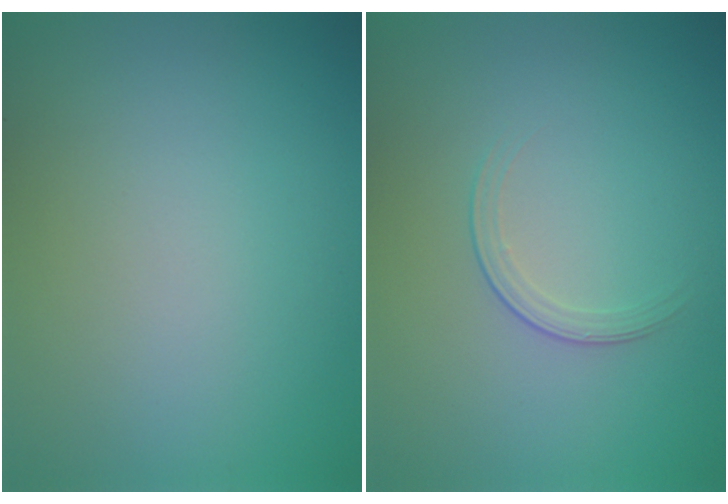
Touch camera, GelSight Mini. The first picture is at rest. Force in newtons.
{"total": 1.5, "press": 0.7, "slide": 1.4}